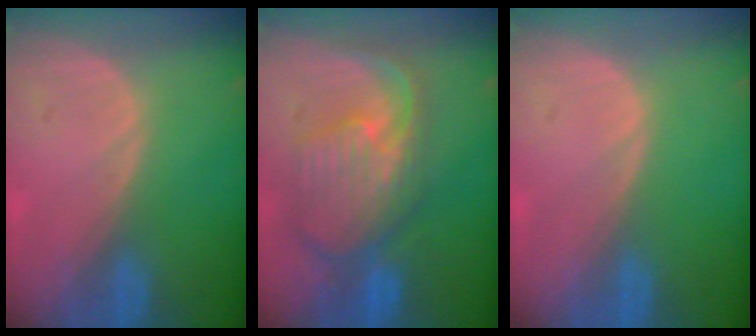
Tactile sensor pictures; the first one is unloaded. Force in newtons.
{"total": 10.7, "press": 9.5, "slide": 4.9}
{"total": 0.0}